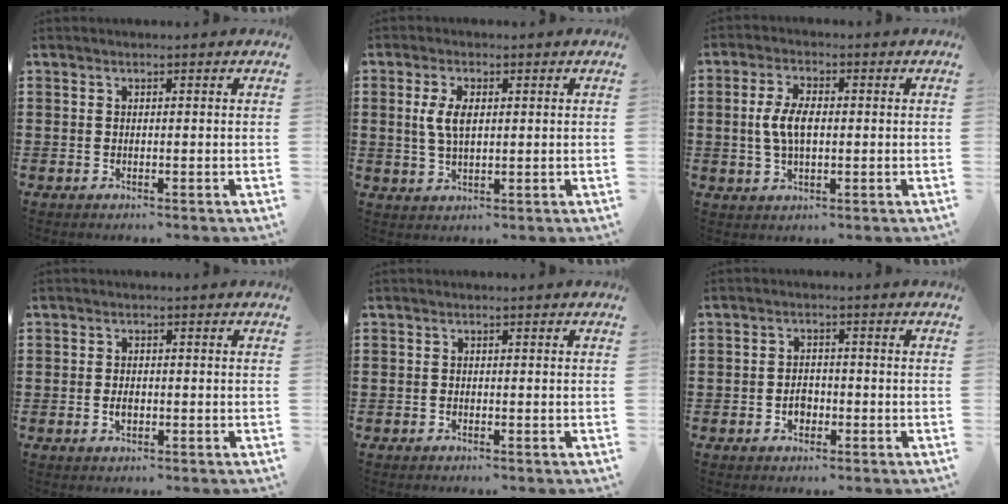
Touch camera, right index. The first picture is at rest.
{"total": 4.7, "force": [0.8, 2.2, 4.1], "torque": [-0.092, 0.006, 0.010]}
{"total": 5.7, "force": [0.1, 2.7, 5.0], "torque": [-0.118, 0.001, -0.006]}
{"total": 1.8, "force": [-0.4, 1.0, 1.4], "torque": [-0.028, 0.001, -0.008]}
{"total": 0.5, "force": [-0.4, 0.3, 0.2], "torque": [-0.006, 0.001, -0.008]}
{"total": 2.6, "force": [-0.9, 1.8, 1.5], "torque": [-0.024, -0.002, -0.021]}